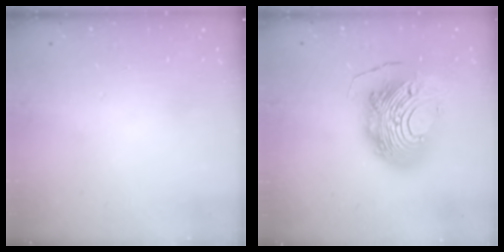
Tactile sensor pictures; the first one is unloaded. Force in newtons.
{"total": 20.9, "press": 20.8, "slide": 2.0}